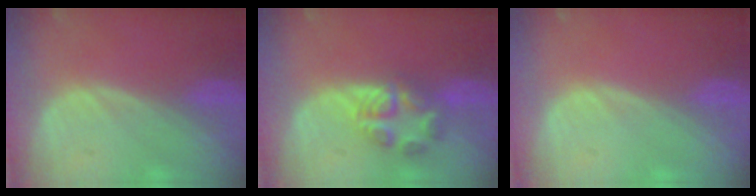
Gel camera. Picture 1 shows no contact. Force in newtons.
{"total": 5.5, "press": 5.5, "slide": 0.9}
{"total": 0.0}